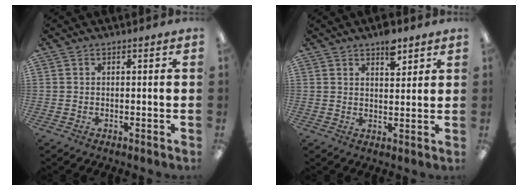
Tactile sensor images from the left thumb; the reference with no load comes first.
{"total": 5.9, "force": [4.2, 2.6, 3.2], "torque": [-0.032, -0.025, 0.068]}